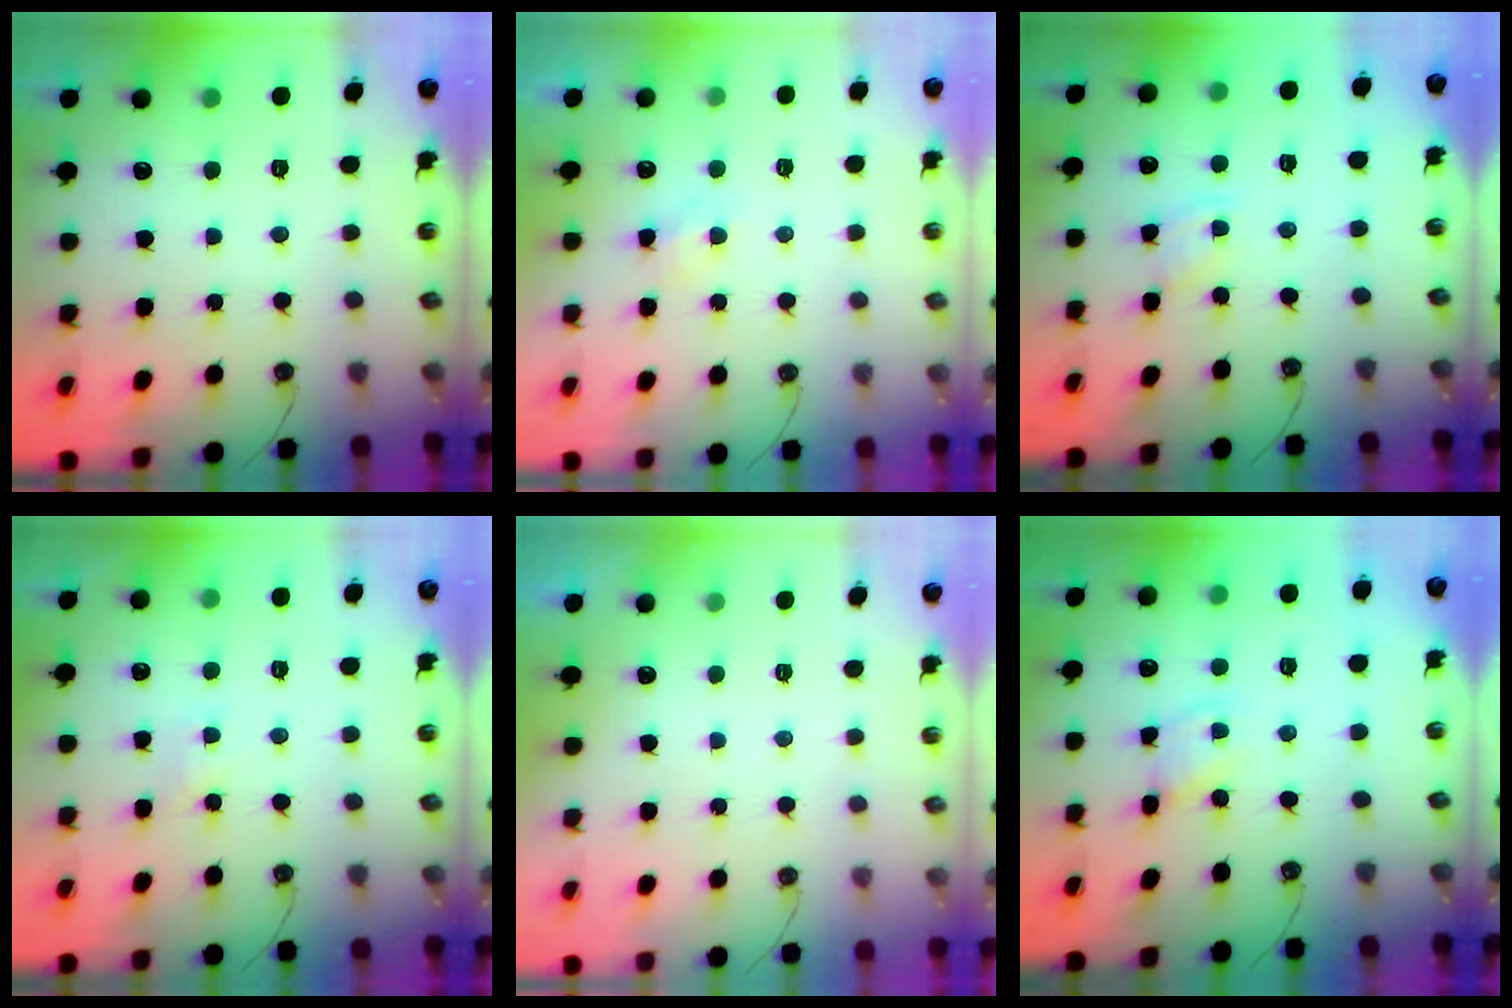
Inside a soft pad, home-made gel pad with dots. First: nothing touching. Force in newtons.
{"total": 3.3, "press": 3.2, "slide": 0.4}
{"total": 2.4, "press": 2.4, "slide": 0.3}
{"total": 3.7, "press": 3.6, "slide": 0.5}
{"total": 0.0}
{"total": 1.4, "press": 1.4, "slide": 0.1}